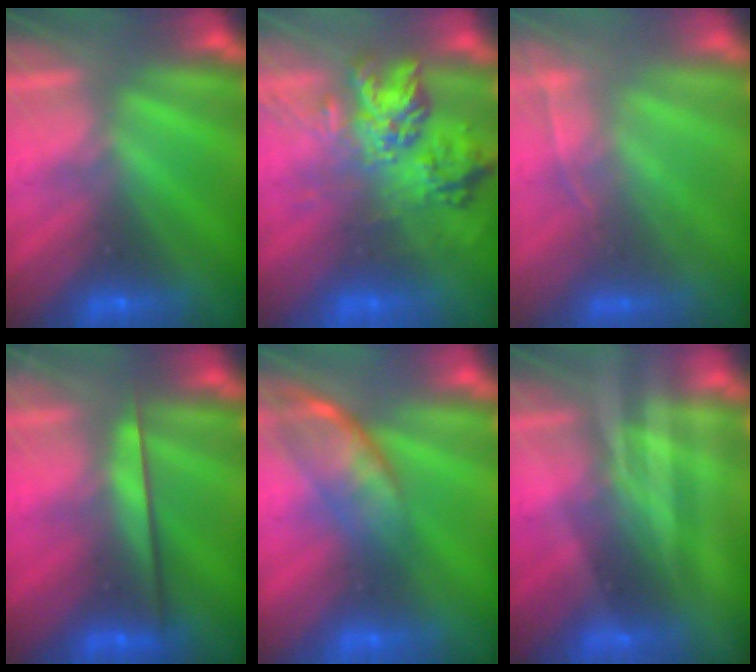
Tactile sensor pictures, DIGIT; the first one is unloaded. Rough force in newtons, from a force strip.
{"total": 8.5}
{"total": 1.8}
{"total": 2.4}
{"total": 2.7}
{"total": 2.1}